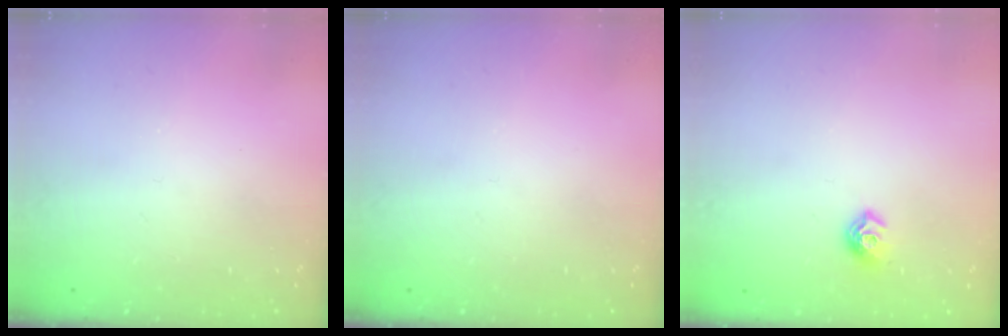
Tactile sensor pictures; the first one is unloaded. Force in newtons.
{"total": 0.0}
{"total": 7.9, "press": 7.8, "slide": 0.7}